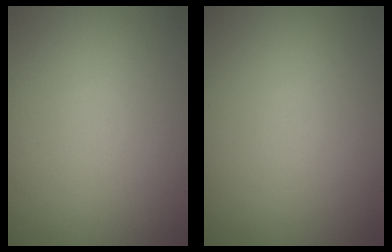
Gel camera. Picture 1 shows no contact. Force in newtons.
{"total": 0.0}